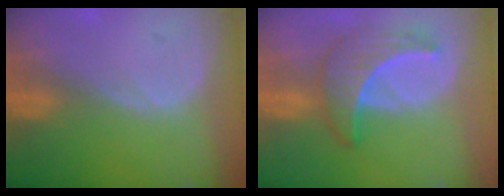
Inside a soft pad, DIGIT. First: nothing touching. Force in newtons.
{"total": 6.9, "press": 6.2, "slide": 3.0}